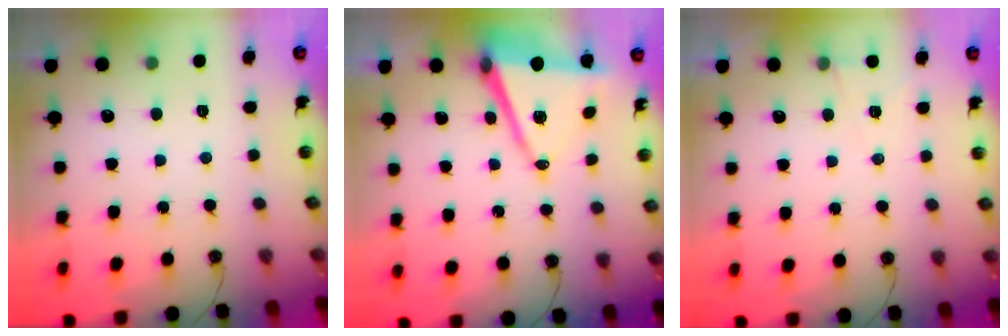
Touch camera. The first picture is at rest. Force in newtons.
{"total": 11.0, "press": 10.2, "slide": 4.1}
{"total": 5.1, "press": 2.5, "slide": 4.4}